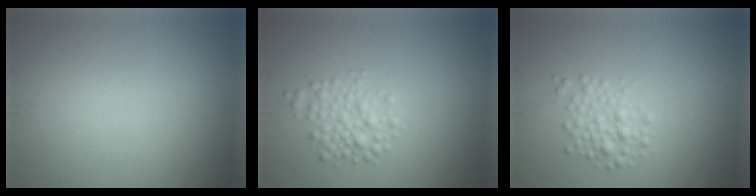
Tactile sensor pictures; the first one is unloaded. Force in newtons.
{"total": 2.7, "press": 2.7, "slide": 0.1}
{"total": 2.3, "press": 2.3, "slide": 0.1}